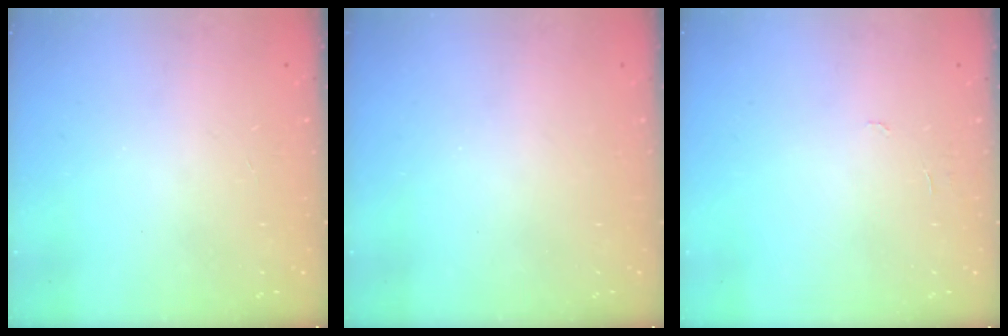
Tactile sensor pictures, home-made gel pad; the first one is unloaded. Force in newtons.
{"total": 0.0}
{"total": 3.7, "press": 3.6, "slide": 0.3}